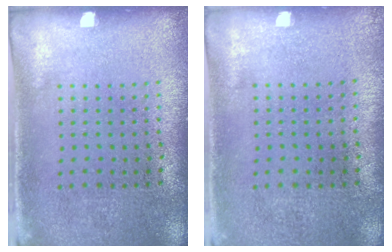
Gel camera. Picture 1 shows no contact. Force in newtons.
{"total": 0.0}